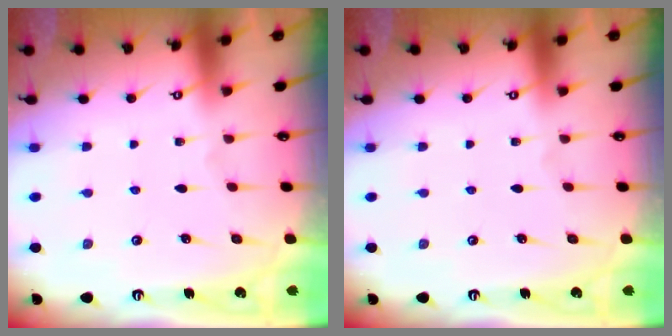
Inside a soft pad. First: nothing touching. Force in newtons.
{"total": 0.0}